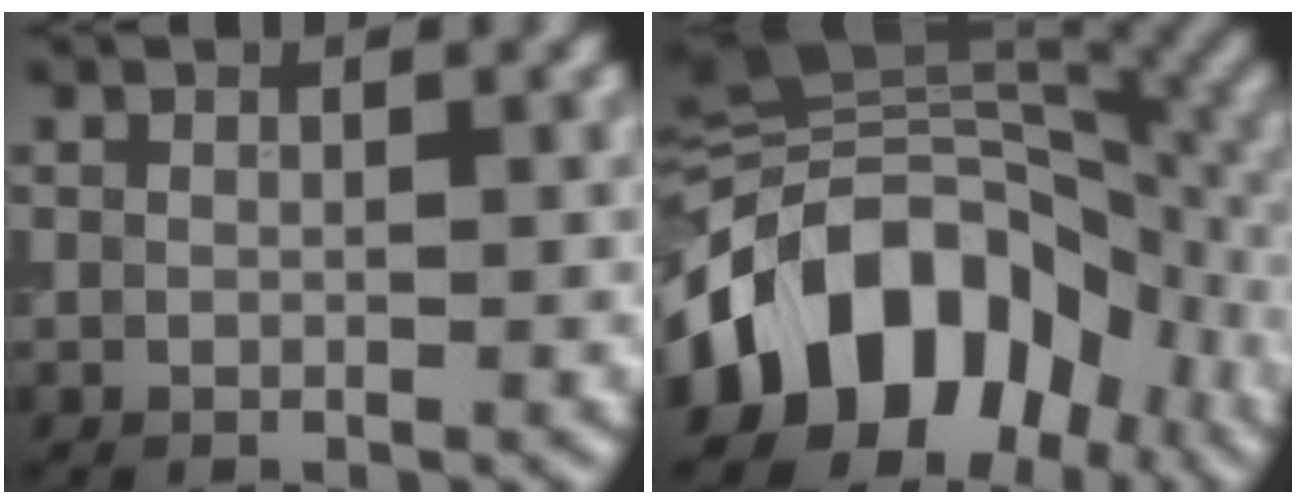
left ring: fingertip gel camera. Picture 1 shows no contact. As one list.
[{"total": 14.1, "force": [-5.5, 9.5, 8.9], "torque": [-0.137, 0.026, -0.113]}]